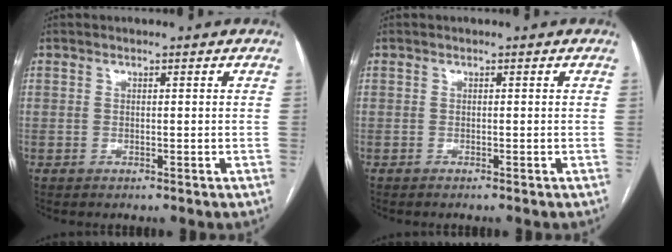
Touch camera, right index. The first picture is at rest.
{"total": 0.7, "force": [-0.6, -0.1, 0.3], "torque": [-0.003, -0.001, -0.009]}